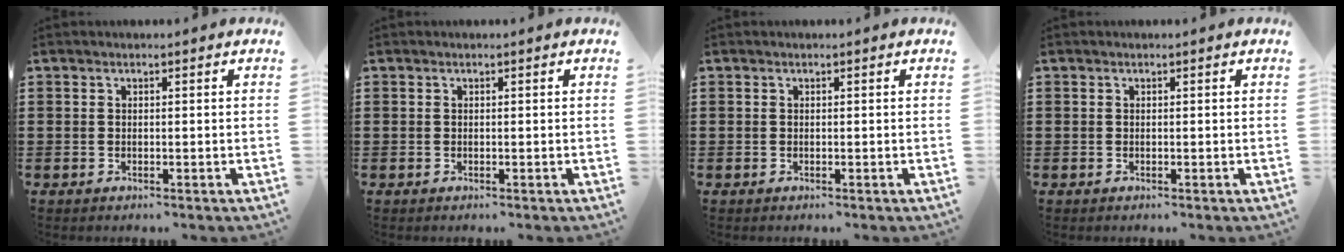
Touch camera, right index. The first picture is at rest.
{"total": 0.0}
{"total": 0.0}
{"total": 0.0}